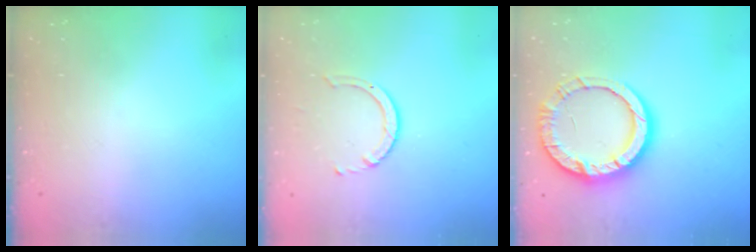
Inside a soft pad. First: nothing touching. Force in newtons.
{"total": 3.2, "press": 3.2, "slide": 0.4}
{"total": 14.3, "press": 14.2, "slide": 1.7}